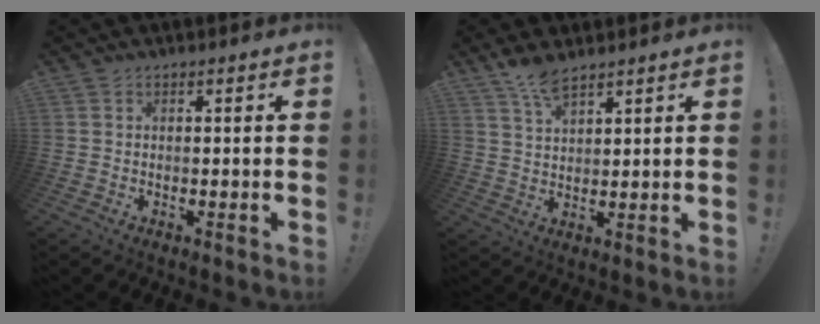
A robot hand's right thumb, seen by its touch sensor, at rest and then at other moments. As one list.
[{"total": 6.2, "force": [4.9, 1.6, 3.5], "torque": [-0.068, -0.026, 0.089]}]